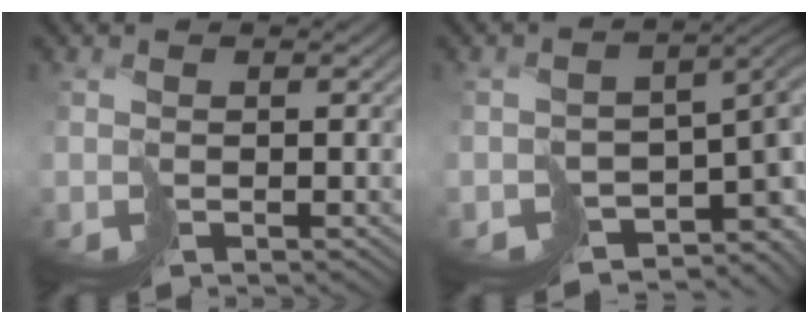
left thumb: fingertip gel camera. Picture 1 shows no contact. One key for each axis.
{"total": 8.1, "fx": -3.5, "fy": 4.6, "fz": 5.6, "tx": -0.083, "ty": -0.040, "tz": -0.020}